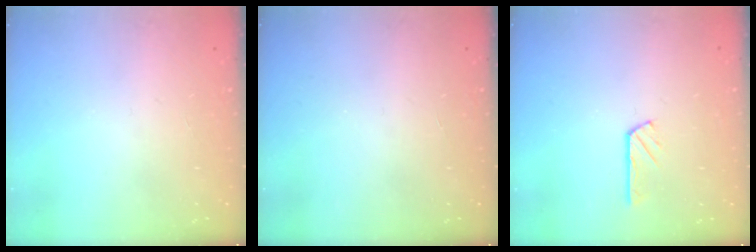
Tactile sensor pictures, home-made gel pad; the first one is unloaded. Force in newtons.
{"total": 0.0}
{"total": 2.8, "press": 2.8, "slide": 0.1}